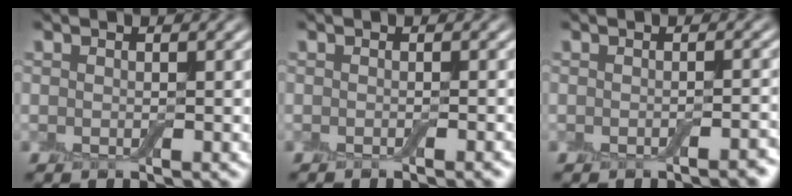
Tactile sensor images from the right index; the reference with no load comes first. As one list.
[{"total": 1.4, "force": [-0.8, 0.3, 1.2], "torque": [-0.004, 0.002, -0.011]}, {"total": 1.4, "force": [-0.8, 0.3, 1.1], "torque": [-0.010, 0.002, -0.012]}]